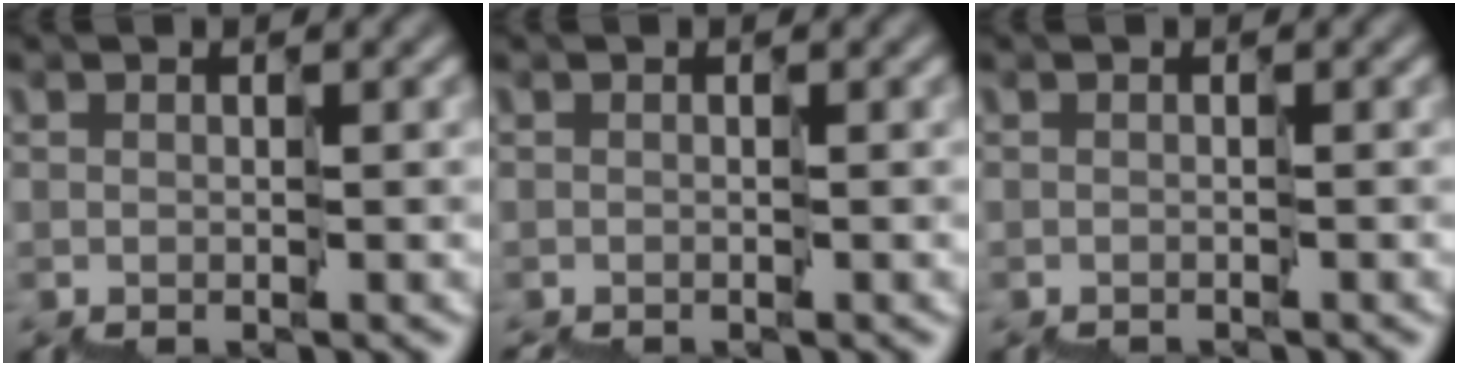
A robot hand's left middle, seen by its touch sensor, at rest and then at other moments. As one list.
[{"total": 1.2, "force": [-1.2, 0.1, 0.1], "torque": [0.001, -0.004, -0.019]}, {"total": 1.1, "force": [-1.1, 0.0, -0.2], "torque": [0.009, 0.000, -0.020]}]